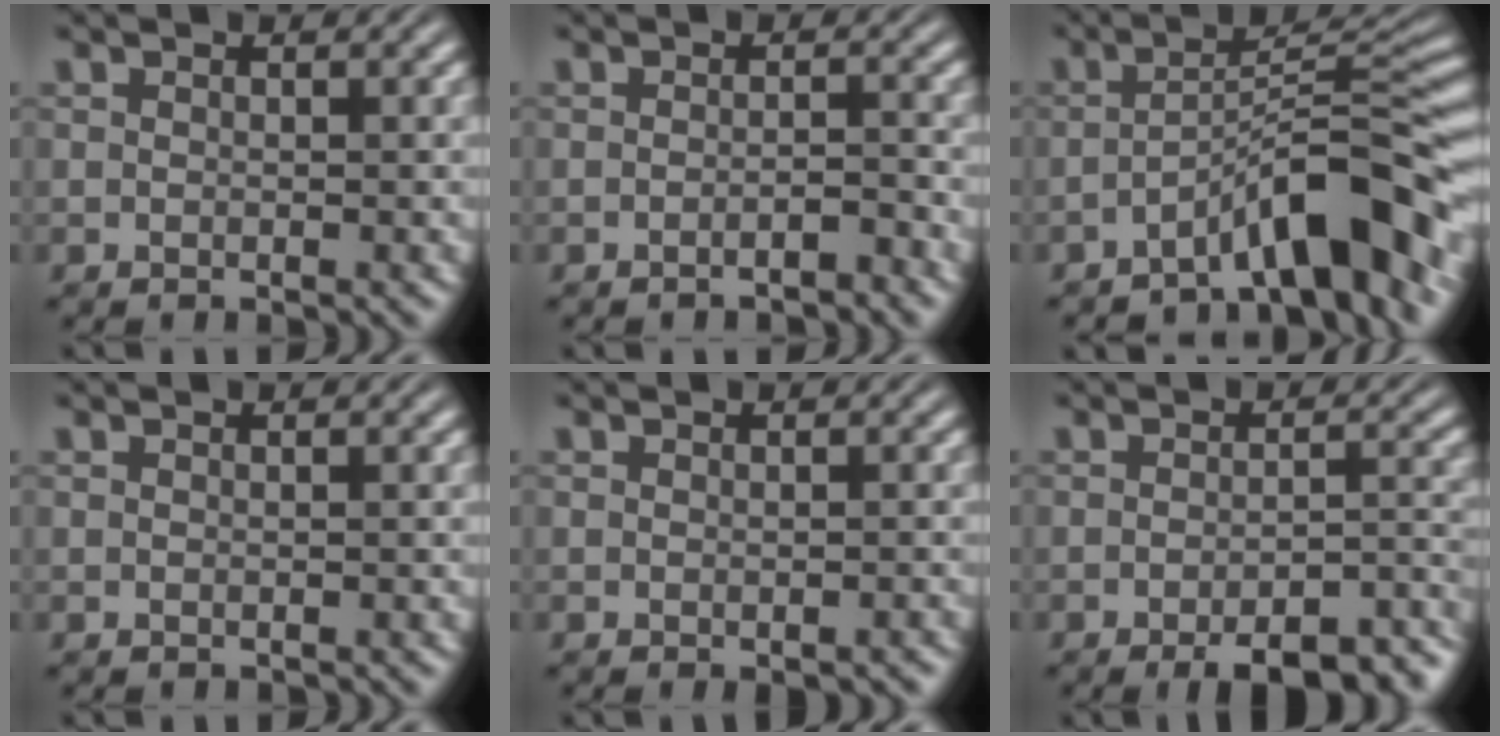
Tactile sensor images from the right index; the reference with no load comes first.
{"total": 1.7, "force": [-1.6, -0.2, 0.4], "torque": [0.003, 0.002, -0.030]}
{"total": 7.0, "force": [-3.3, 0.8, 6.1], "torque": [-0.086, -0.010, -0.041]}
{"total": 0.0}
{"total": 1.1, "force": [-1.0, 0.2, 0.4], "torque": [-0.006, -0.005, -0.012]}
{"total": 6.9, "force": [-6.0, 1.4, 3.2], "torque": [-0.026, -0.009, -0.088]}